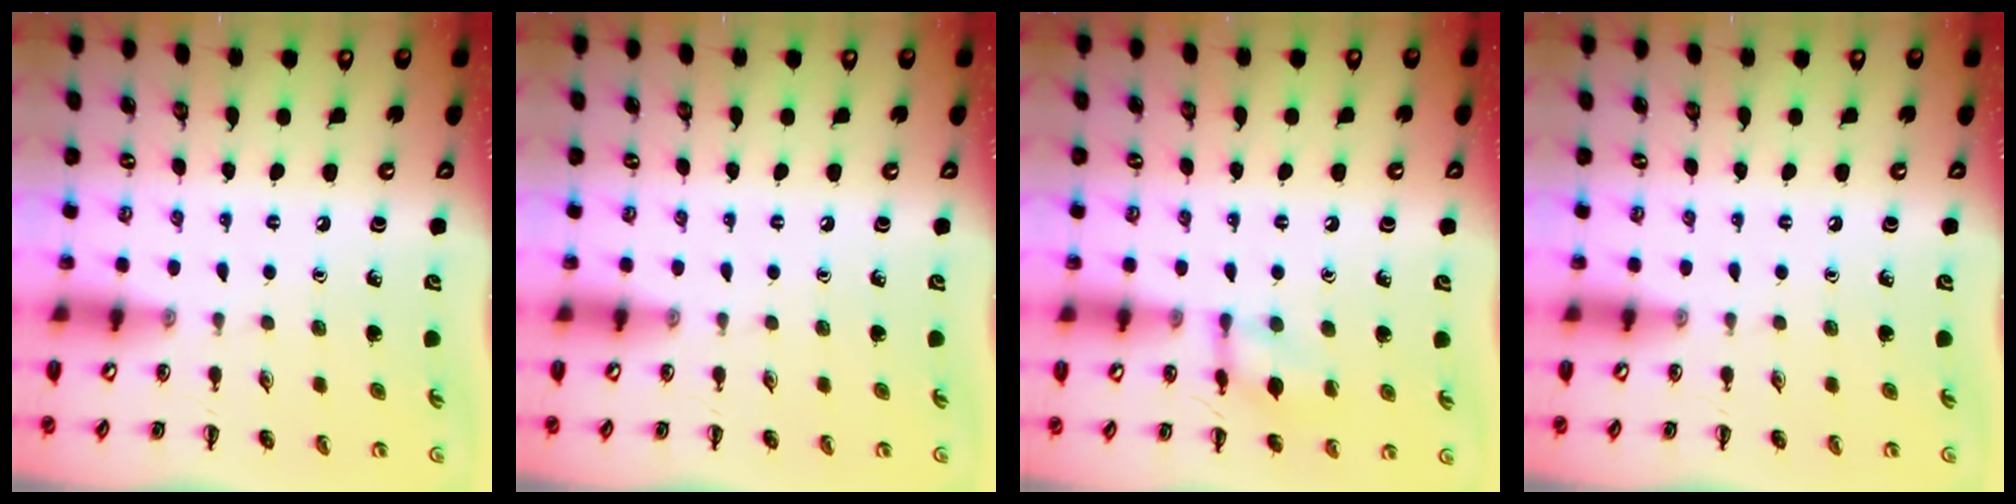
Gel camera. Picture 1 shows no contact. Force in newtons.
{"total": 0.0}
{"total": 10.1, "press": 10.1, "slide": 0.7}
{"total": 0.0}